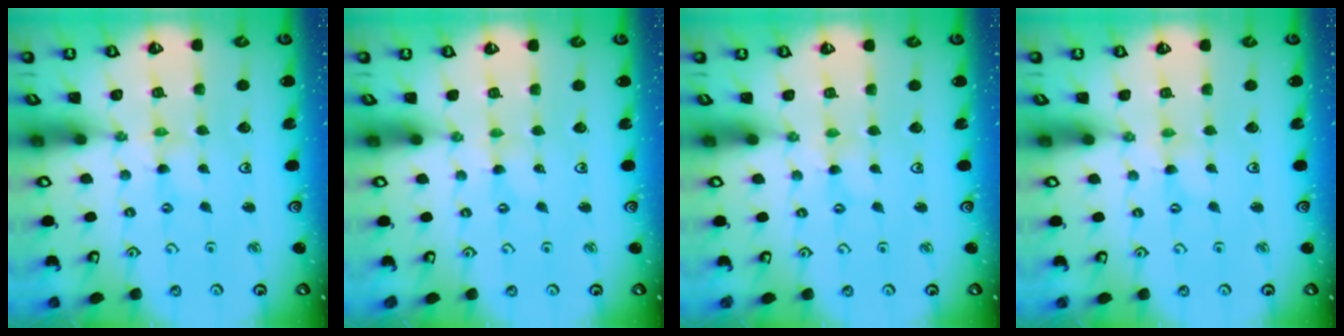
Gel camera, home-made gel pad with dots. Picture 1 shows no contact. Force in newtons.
{"total": 0.0}
{"total": 0.0}
{"total": 0.0}